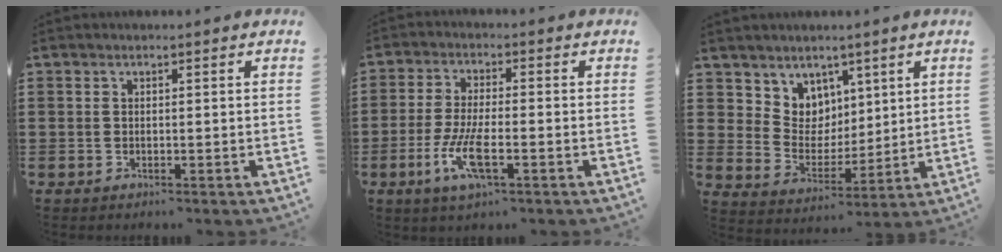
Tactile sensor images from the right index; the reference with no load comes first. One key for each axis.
{"total": 6.9, "fx": -2.8, "fy": 1.6, "fz": 6.1, "tx": -0.140, "ty": -0.018, "tz": -0.057}
{"total": 6.3, "fx": 4.4, "fy": 4.5, "fz": -0.5, "tx": -0.031, "ty": -0.025, "tz": 0.087}